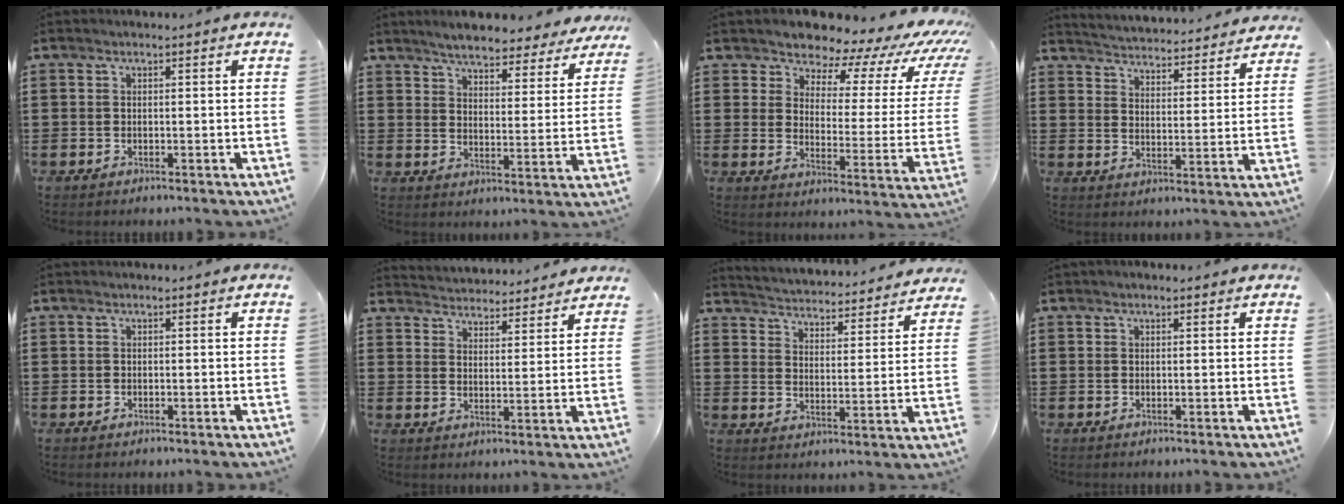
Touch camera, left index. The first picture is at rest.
{"total": 5.3, "force": [5.2, 0.2, 1.0], "torque": [-0.044, -0.028, 0.091]}
{"total": 8.2, "force": [7.3, 2.5, 2.7], "torque": [-0.062, -0.060, 0.120]}
{"total": 3.9, "force": [3.9, -0.5, -0.3], "torque": [-0.019, -0.037, 0.062]}
{"total": 0.0}
{"total": 4.0, "force": [3.9, 0.1, -0.6], "torque": [-0.008, -0.025, 0.068]}
{"total": 3.1, "force": [3.1, -0.3, -0.3], "torque": [-0.018, -0.036, 0.043]}
{"total": 0.7, "force": [0.4, 0.3, 0.4], "torque": [-0.008, 0.004, 0.007]}